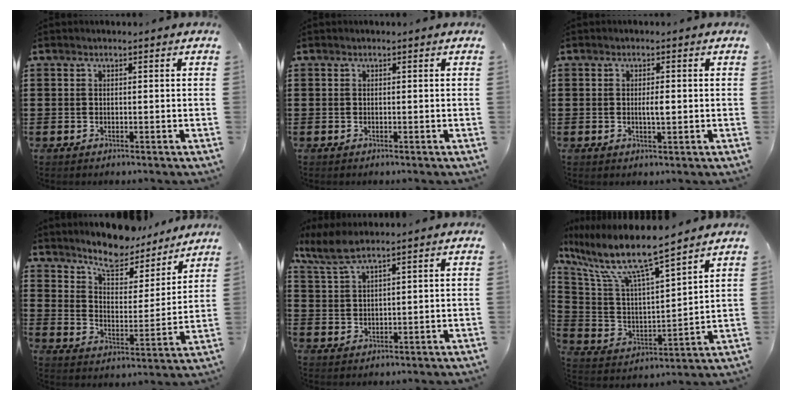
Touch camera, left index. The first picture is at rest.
{"total": 0.0}
{"total": 2.1, "force": [0.0, 0.6, 2.1], "torque": [-0.038, -0.001, -0.001]}
{"total": 7.8, "force": [7.3, 1.8, 2.0], "torque": [-0.060, -0.053, 0.128]}
{"total": 4.7, "force": [3.8, 0.6, 2.7], "torque": [-0.064, -0.005, 0.069]}
{"total": 10.4, "force": [8.4, 1.0, 6.1], "torque": [-0.153, -0.056, 0.138]}